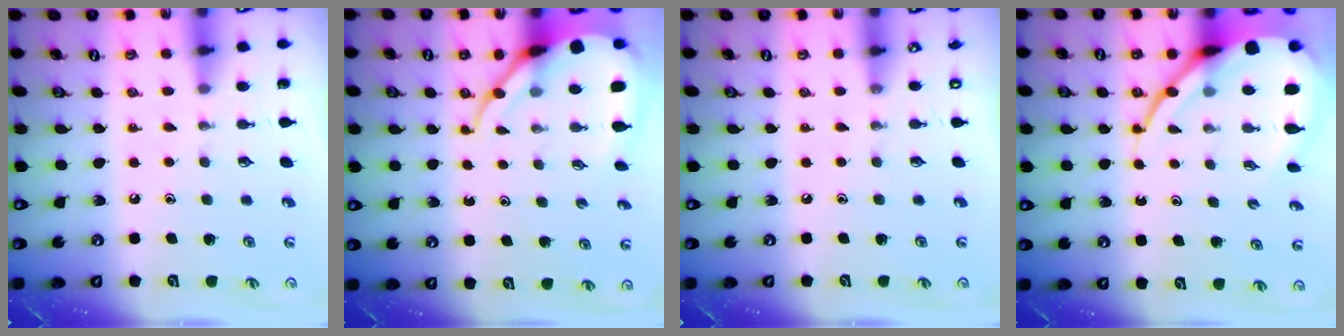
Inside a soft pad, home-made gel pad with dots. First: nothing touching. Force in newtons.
{"total": 9.5, "press": 9.4, "slide": 1.1}
{"total": 0.0}
{"total": 13.1, "press": 13.1, "slide": 1.2}